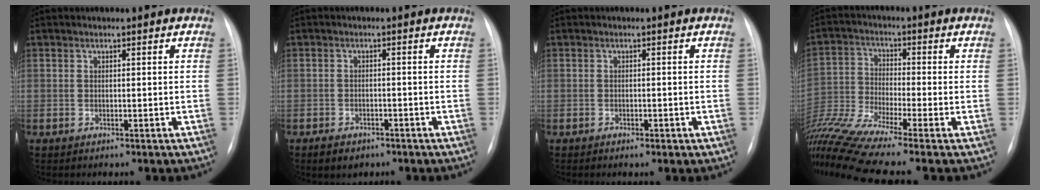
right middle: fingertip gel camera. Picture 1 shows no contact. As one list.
[{"total": 3.3, "force": [-2.3, 2.0, 1.3], "torque": [-0.023, 0.000, -0.027]}, {"total": 1.4, "force": [-0.7, 0.6, 1.1], "torque": [-0.017, 0.000, -0.008]}, {"total": 14.1, "force": [-11.6, -1.6, 7.9], "torque": [-0.169, -0.017, -0.216]}]